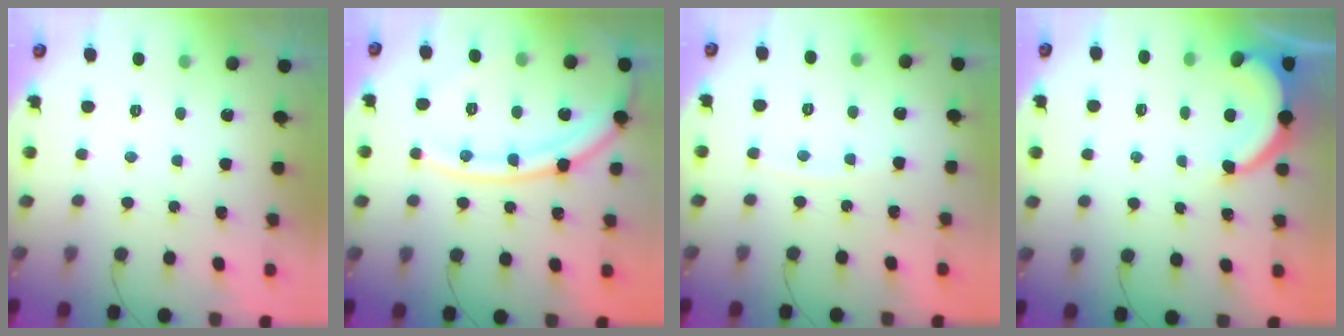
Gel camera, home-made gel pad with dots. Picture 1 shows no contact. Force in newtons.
{"total": 14.1, "press": 14.0, "slide": 1.0}
{"total": 4.4, "press": 4.3, "slide": 0.7}
{"total": 6.5, "press": 6.5, "slide": 0.1}